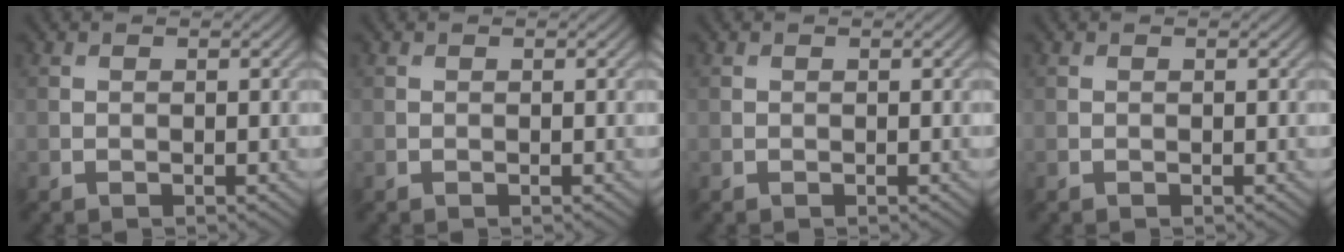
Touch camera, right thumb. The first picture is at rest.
{"total": 0.0}
{"total": 0.0}
{"total": 0.0}